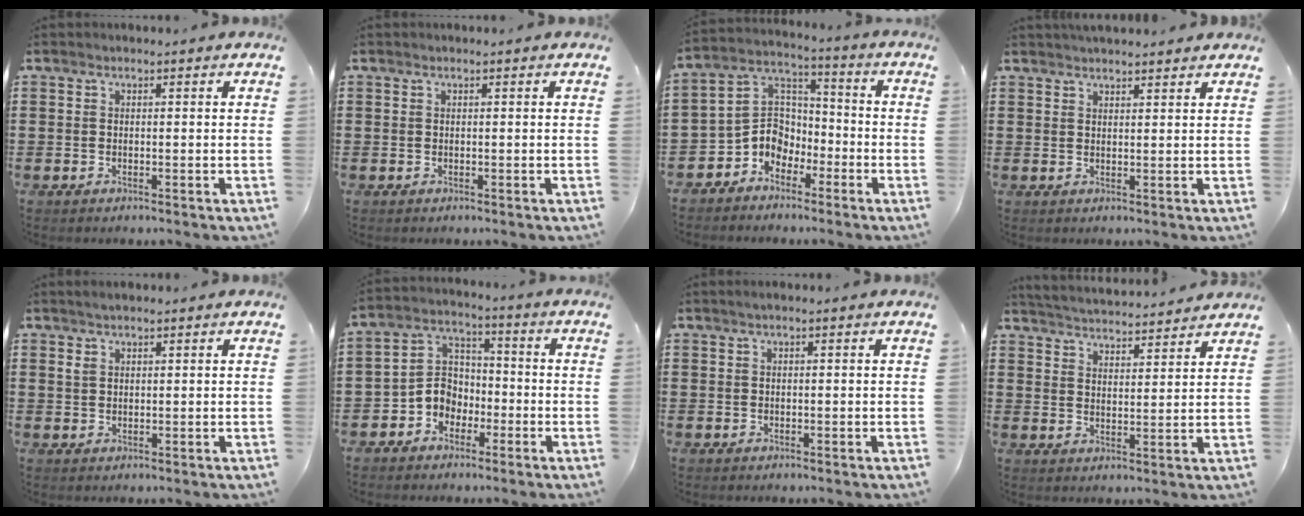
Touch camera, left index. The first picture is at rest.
{"total": 0.0}
{"total": 6.3, "force": [-3.6, 5.1, 1.0], "torque": [-0.053, 0.005, -0.081]}
{"total": 2.1, "force": [2.1, 0.0, 0.0], "torque": [-0.006, 0.000, 0.040]}
{"total": 1.6, "force": [1.2, 0.8, 0.8], "torque": [-0.018, 0.004, 0.023]}
{"total": 5.4, "force": [-2.6, 4.6, 1.4], "torque": [-0.053, 0.003, -0.059]}
{"total": 0.5, "force": [0.1, 0.0, 0.5], "torque": [-0.007, -0.001, 0.002]}
{"total": 3.8, "force": [3.8, -0.3, -0.1], "torque": [-0.018, -0.026, 0.063]}